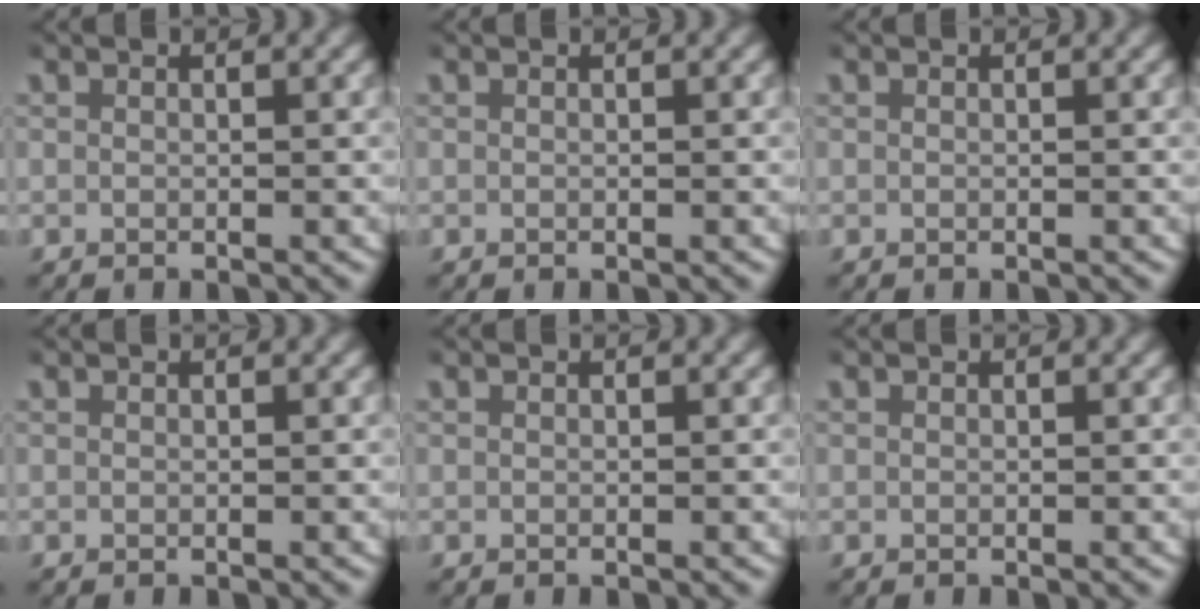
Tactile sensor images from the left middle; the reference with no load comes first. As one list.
[{"total": 0.0}, {"total": 0.0}, {"total": 0.0}, {"total": 0.0}, {"total": 0.0}]